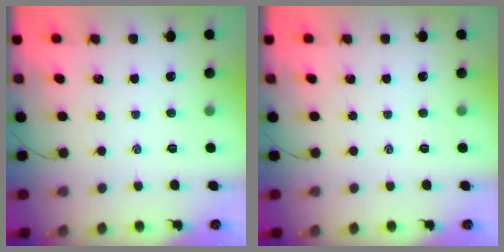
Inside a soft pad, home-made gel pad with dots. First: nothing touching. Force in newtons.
{"total": 0.0}